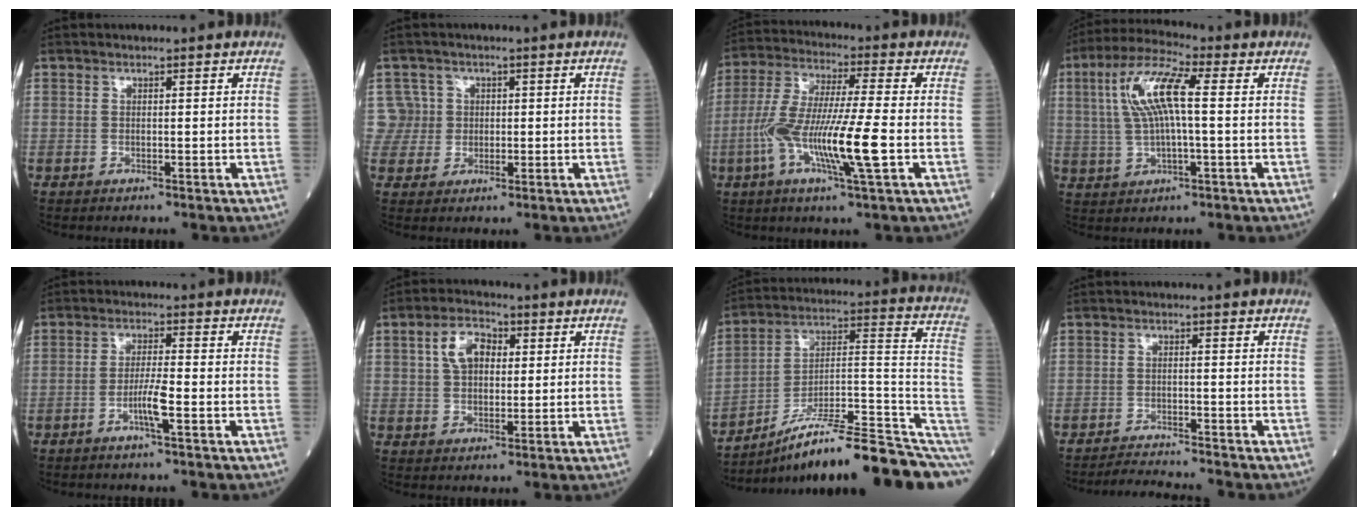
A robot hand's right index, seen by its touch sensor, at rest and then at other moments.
{"total": 5.9, "force": [1.7, 5.6, -0.5], "torque": [0.027, 0.018, 0.036]}
{"total": 13.3, "force": [-3.5, 0.4, 12.8], "torque": [-0.258, -0.008, -0.073]}
{"total": 10.0, "force": [1.6, 1.8, 9.7], "torque": [-0.206, 0.020, 0.030]}
{"total": 4.0, "force": [-1.7, -0.2, 3.6], "torque": [-0.071, -0.004, -0.035]}
{"total": 6.4, "force": [1.9, 3.7, 4.8], "torque": [-0.092, 0.017, 0.035]}
{"total": 21.1, "force": [-13.8, 2.6, 15.7], "torque": [-0.150, 0.052, -0.212]}
{"total": 4.8, "force": [-4.7, -0.7, 0.7], "torque": [-0.012, -0.016, -0.077]}